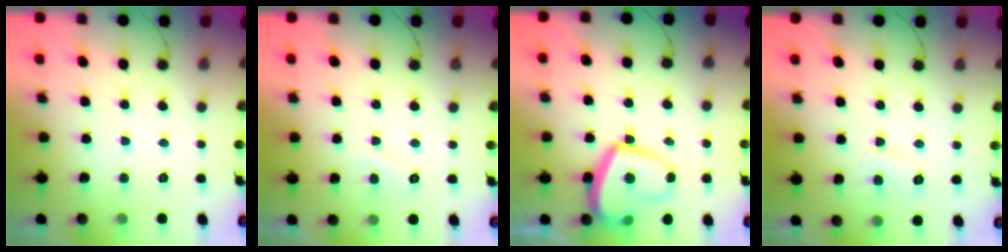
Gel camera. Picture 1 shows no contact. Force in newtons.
{"total": 2.0, "press": 1.9, "slide": 0.4}
{"total": 13.8, "press": 13.8, "slide": 1.1}
{"total": 5.3, "press": 5.3, "slide": 0.4}